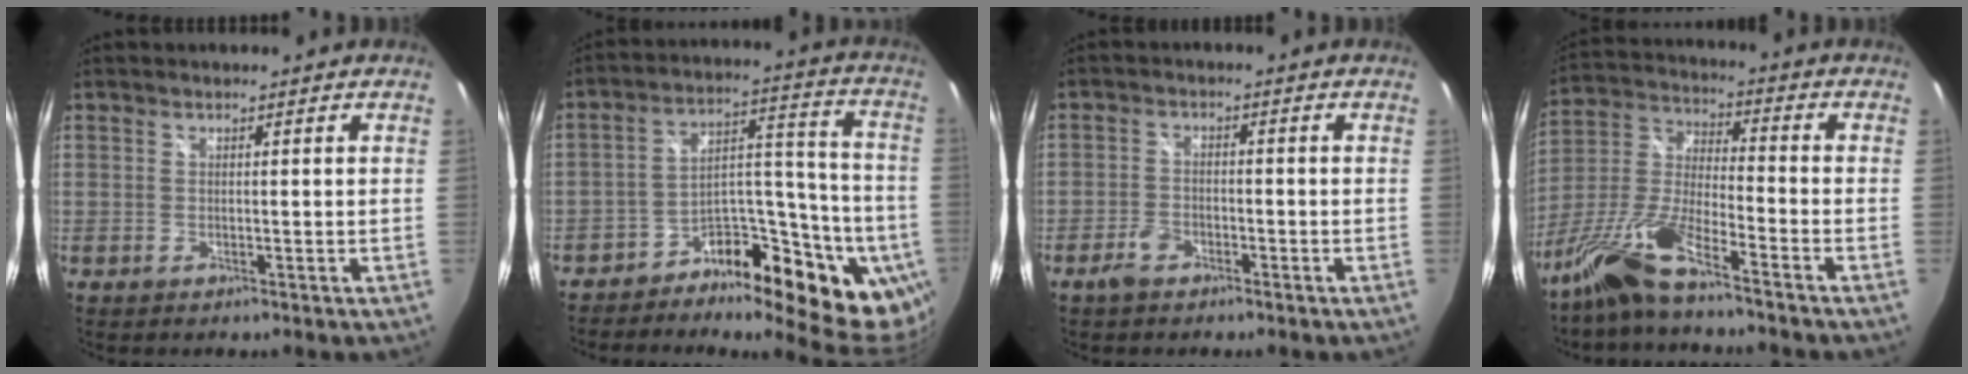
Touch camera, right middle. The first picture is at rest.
{"total": 18.2, "force": [-9.9, 10.2, 11.4], "torque": [-0.115, 0.037, -0.151]}
{"total": 4.0, "force": [-2.9, 2.2, 1.8], "torque": [-0.048, 0.002, -0.052]}
{"total": 12.3, "force": [-9.1, 1.4, 8.1], "torque": [-0.183, -0.003, -0.187]}